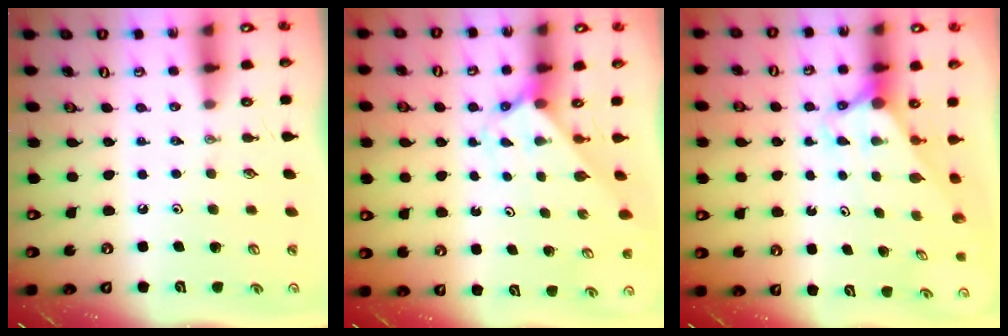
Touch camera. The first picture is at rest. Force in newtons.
{"total": 2.3, "press": 2.3, "slide": 0.2}
{"total": 2.9, "press": 2.9, "slide": 0.0}